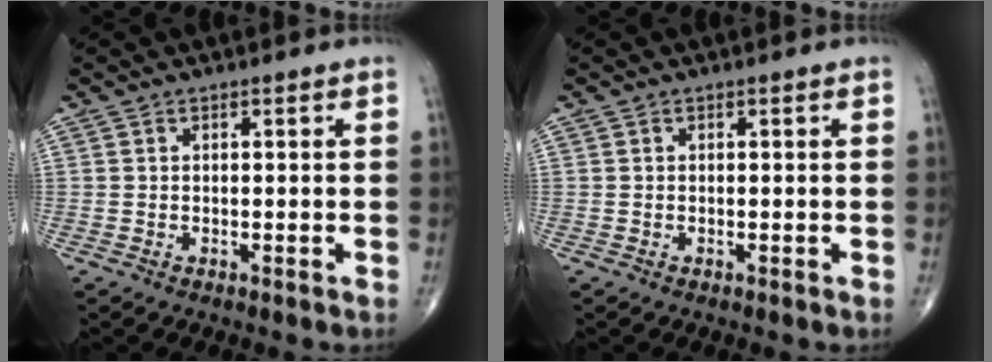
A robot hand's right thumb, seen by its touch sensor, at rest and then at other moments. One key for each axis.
{"total": 0.0}